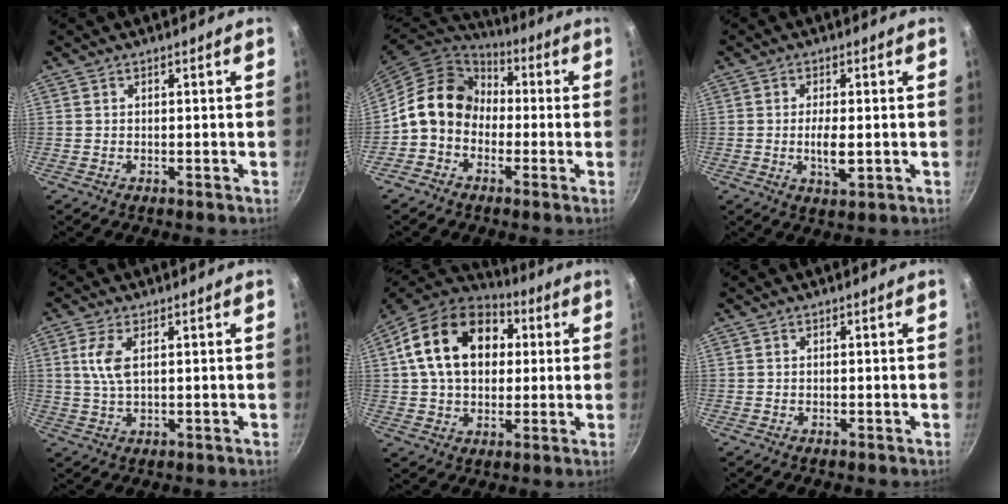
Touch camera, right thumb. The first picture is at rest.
{"total": 12.8, "force": [-0.9, 10.4, 7.3], "torque": [-0.093, 0.041, -0.040]}
{"total": 4.7, "force": [-0.5, 1.7, 4.4], "torque": [-0.083, -0.006, -0.009]}
{"total": 5.3, "force": [1.4, 2.3, 4.5], "torque": [-0.096, -0.001, 0.029]}
{"total": 20.3, "force": [4.7, 14.4, 13.6], "torque": [-0.212, 0.020, 0.068]}
{"total": 0.0}